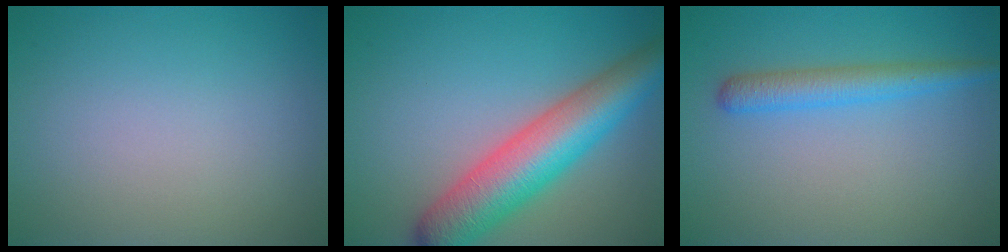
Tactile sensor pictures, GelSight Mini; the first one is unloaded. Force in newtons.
{"total": 8.6, "press": 8.6, "slide": 0.3}
{"total": 3.0, "press": 3.0, "slide": 0.2}